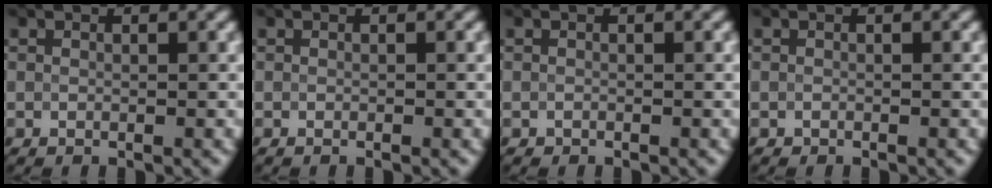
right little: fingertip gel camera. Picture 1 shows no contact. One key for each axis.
{"total": 0.0}
{"total": 0.0}
{"total": 0.0}